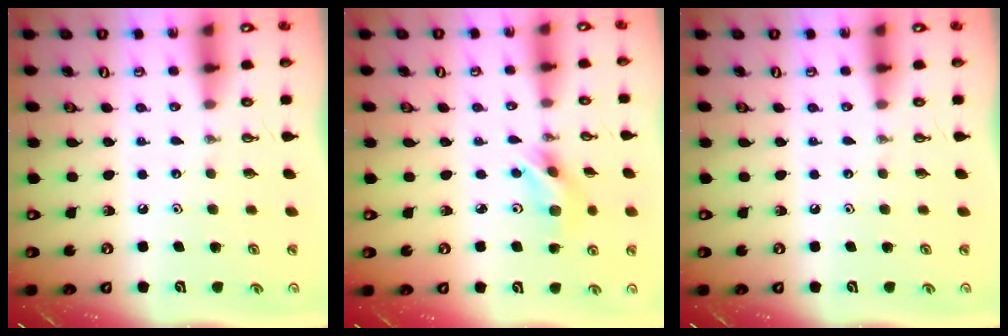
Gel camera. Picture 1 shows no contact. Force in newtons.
{"total": 9.4, "press": 5.3, "slide": 7.8}
{"total": 0.0}